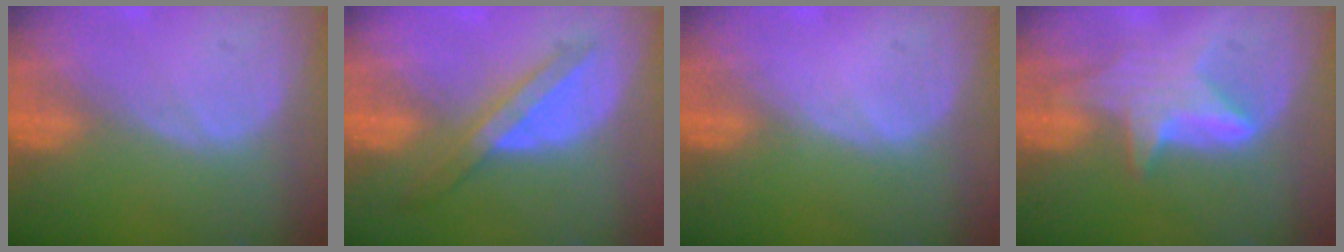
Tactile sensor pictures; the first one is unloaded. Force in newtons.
{"total": 5.8, "press": 5.5, "slide": 1.9}
{"total": 0.0}
{"total": 5.9, "press": 5.8, "slide": 0.8}